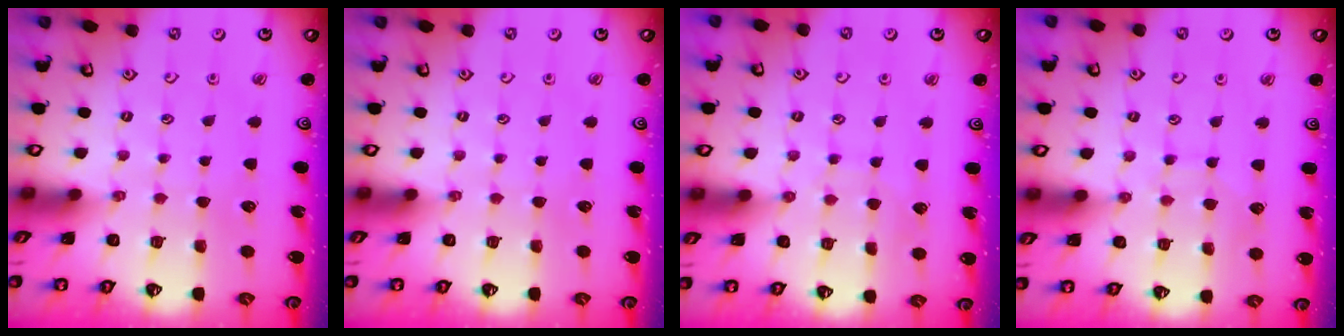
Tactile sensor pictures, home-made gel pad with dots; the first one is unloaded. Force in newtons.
{"total": 0.0}
{"total": 5.5, "press": 5.5, "slide": 0.5}
{"total": 5.8, "press": 5.8, "slide": 0.5}